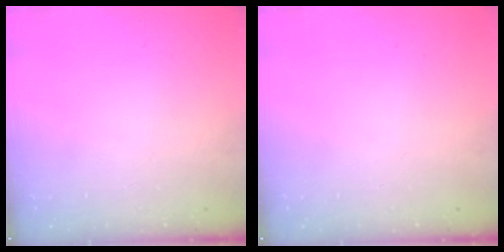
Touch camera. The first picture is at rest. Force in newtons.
{"total": 0.0}